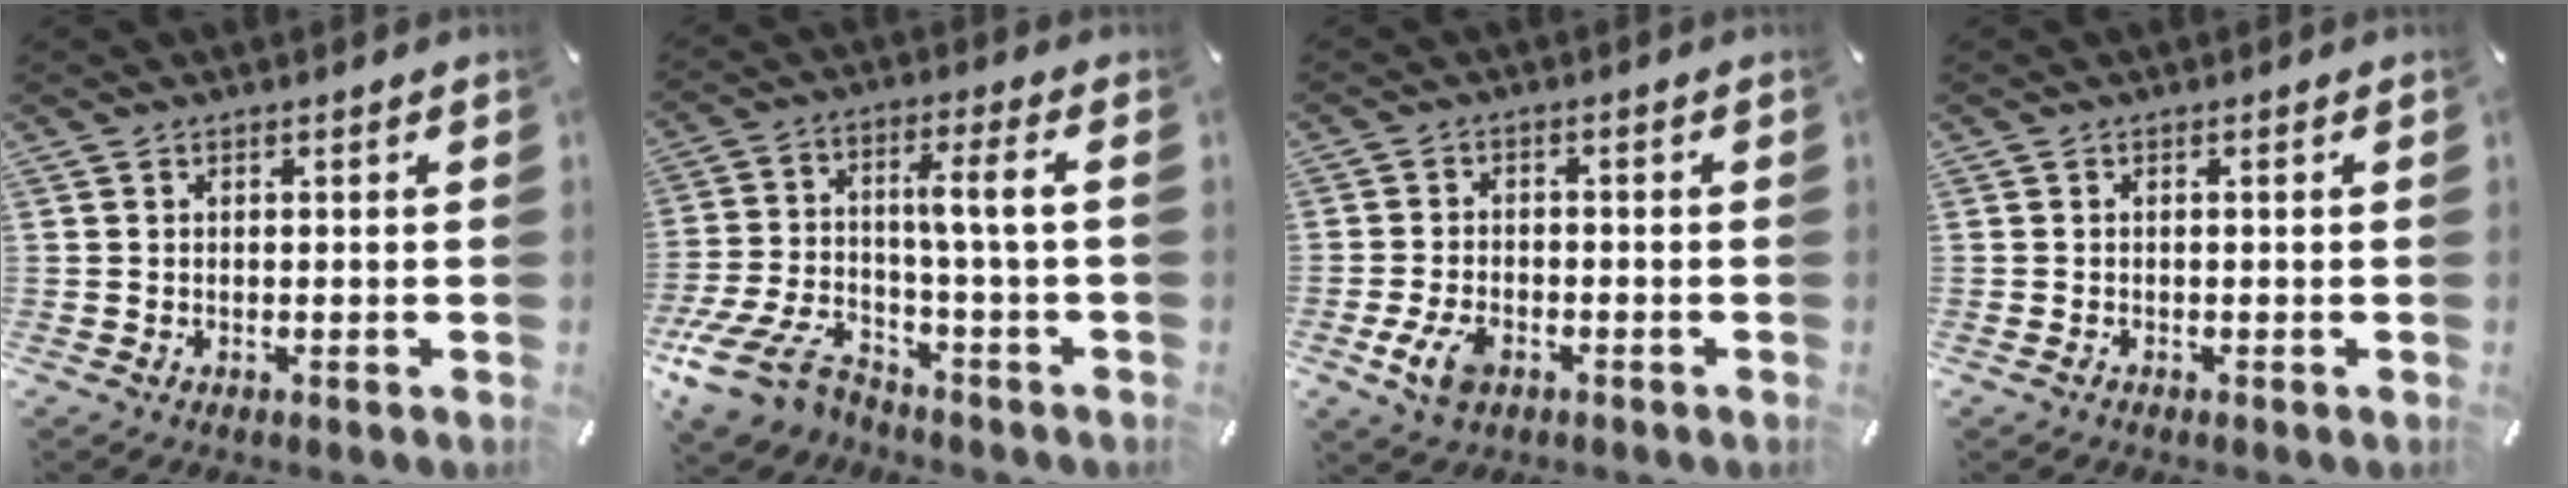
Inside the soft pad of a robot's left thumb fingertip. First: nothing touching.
{"total": 13.5, "force": [-5.9, 3.8, 11.5], "torque": [-0.226, 0.017, -0.107]}
{"total": 6.4, "force": [-3.0, 3.9, 4.1], "torque": [-0.101, 0.007, -0.060]}
{"total": 0.6, "force": [-0.5, 0.2, 0.3], "torque": [-0.007, -0.003, -0.008]}